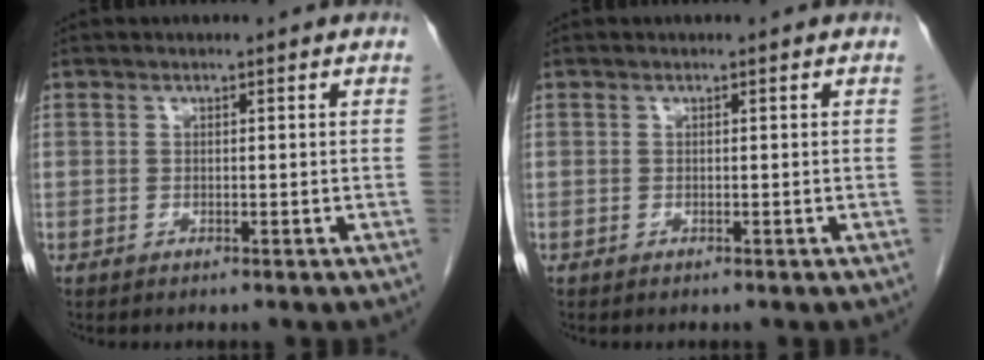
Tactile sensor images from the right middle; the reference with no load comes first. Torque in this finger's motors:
{"motor_torque": [0.51, -0.46, 0.09, 0.01]}